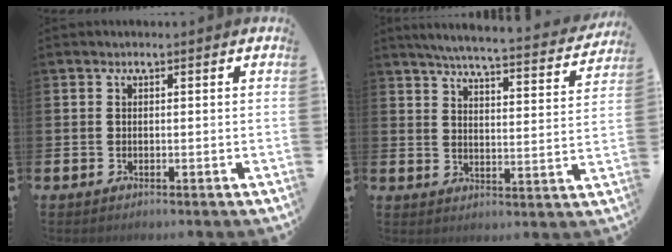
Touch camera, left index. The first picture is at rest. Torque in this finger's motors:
{"motor_torque": [0.98, -1.16, 0.17, 0.12]}